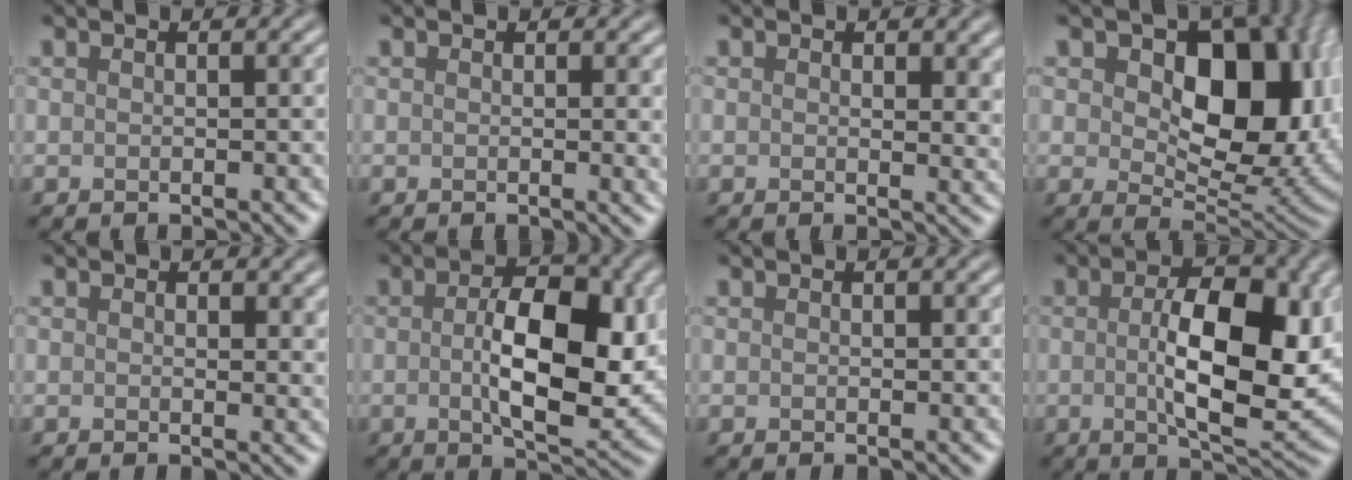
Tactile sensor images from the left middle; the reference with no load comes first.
{"total": 1.4, "force": [0.2, 0.3, 1.4], "torque": [-0.013, -0.002, -0.001]}
{"total": 2.5, "force": [0.8, 1.4, 1.8], "torque": [-0.019, -0.004, 0.009]}
{"total": 12.4, "force": [2.7, 7.7, 9.3], "torque": [-0.113, -0.010, 0.044]}
{"total": 1.6, "force": [0.6, 1.0, 1.1], "torque": [-0.010, -0.004, 0.007]}
{"total": 8.8, "force": [-0.1, 3.7, 7.9], "torque": [-0.127, -0.003, 0.000]}
{"total": 0.0}
{"total": 9.8, "force": [0.1, 3.9, 8.9], "torque": [-0.140, -0.002, 0.003]}